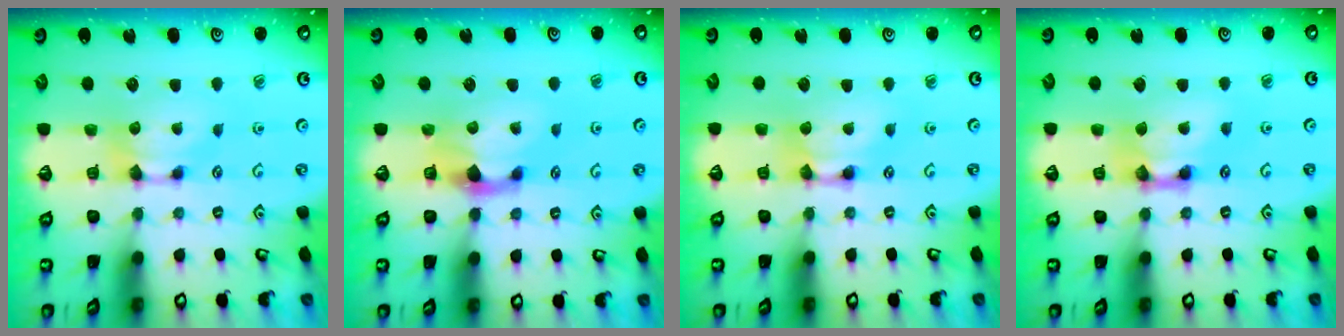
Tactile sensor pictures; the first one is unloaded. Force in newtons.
{"total": 2.2, "press": 1.7, "slide": 1.4}
{"total": 2.2, "press": 2.2, "slide": 0.1}
{"total": 4.6, "press": 4.6, "slide": 0.4}